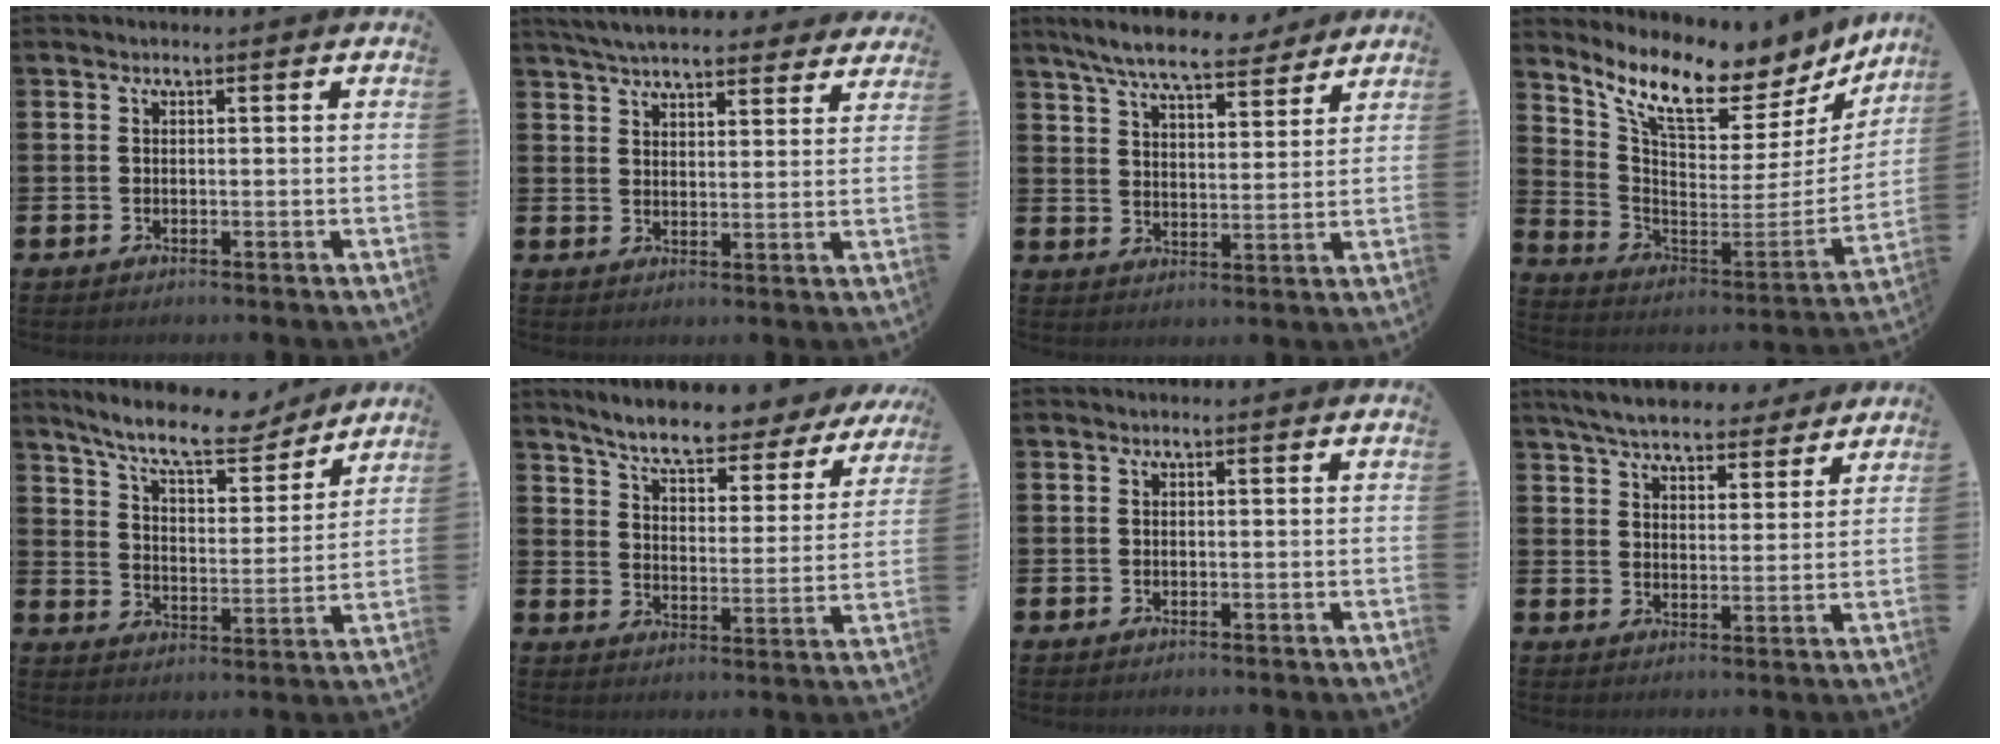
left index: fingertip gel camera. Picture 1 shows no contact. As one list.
[{"total": 5.9, "force": [5.6, 1.2, 1.3], "torque": [-0.039, -0.025, 0.102]}, {"total": 8.1, "force": [7.4, 1.5, 3.0], "torque": [-0.078, -0.034, 0.131]}, {"total": 9.9, "force": [8.4, 3.0, 4.2], "torque": [-0.105, -0.079, 0.140]}, {"total": 10.6, "force": [9.5, 2.3, 4.1], "torque": [-0.101, -0.053, 0.165]}, {"total": 7.4, "force": [6.8, 1.0, 2.8], "torque": [-0.079, -0.050, 0.112]}, {"total": 0.0}, {"total": 6.6, "force": [6.3, 1.4, 1.5], "torque": [-0.048, -0.031, 0.113]}]